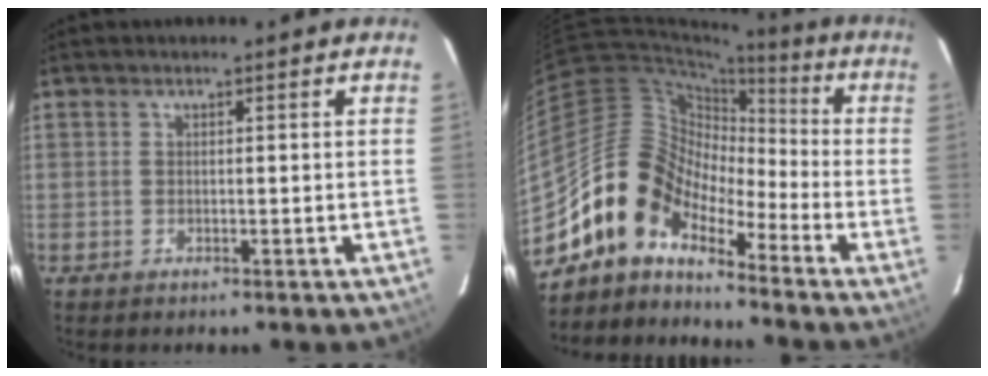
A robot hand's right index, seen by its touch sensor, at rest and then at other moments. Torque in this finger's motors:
{"motor_torque": [0.79, -0.82, 1.05, 0.21]}